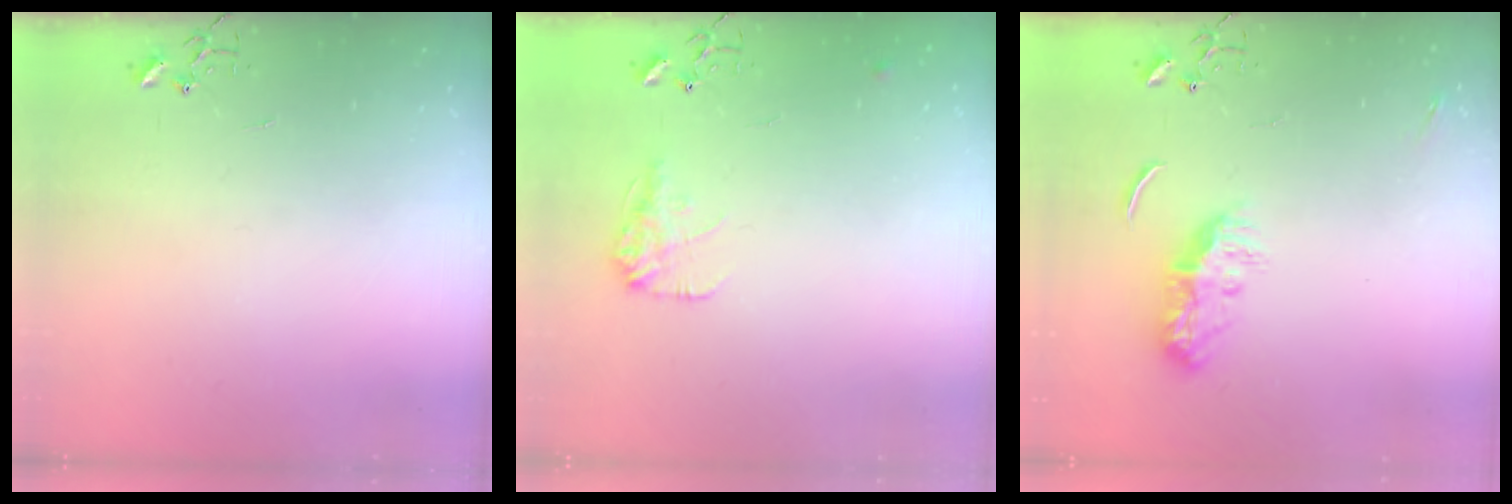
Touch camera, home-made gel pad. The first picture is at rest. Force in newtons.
{"total": 10.5, "press": 10.5, "slide": 0.5}
{"total": 10.6, "press": 10.6, "slide": 0.4}